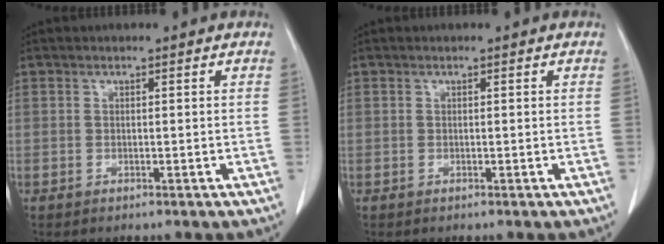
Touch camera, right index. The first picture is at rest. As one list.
[{"total": 0.0}]